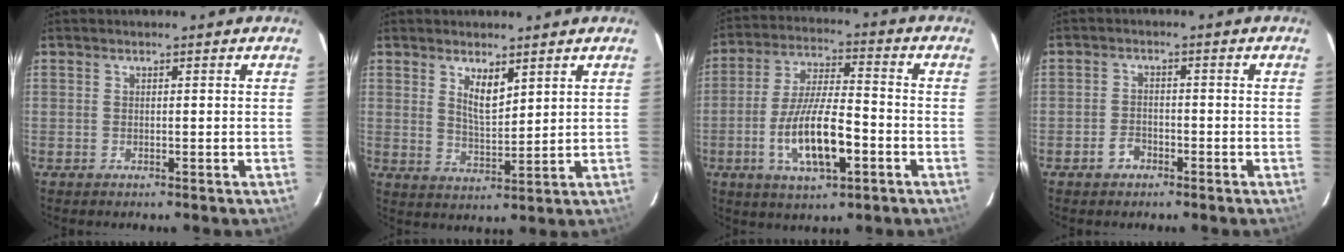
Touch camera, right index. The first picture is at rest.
{"total": 5.4, "force": [3.0, 1.9, 4.0], "torque": [-0.068, -0.006, 0.058]}
{"total": 13.4, "force": [-4.6, 4.1, 11.9], "torque": [-0.237, -0.007, -0.079]}
{"total": 3.0, "force": [-1.9, 2.0, 1.1], "torque": [-0.025, 0.006, -0.033]}